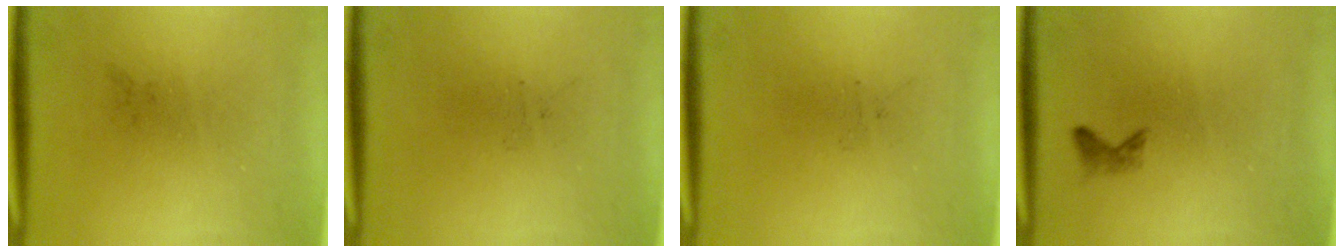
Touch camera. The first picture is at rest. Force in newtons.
{"total": 0.0}
{"total": 0.0}
{"total": 0.8}